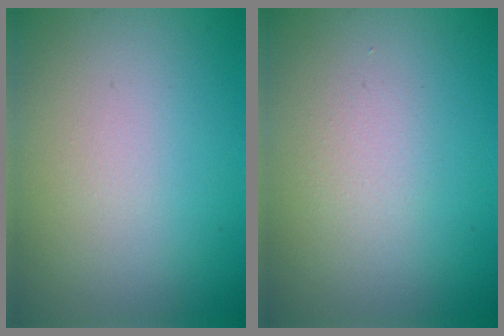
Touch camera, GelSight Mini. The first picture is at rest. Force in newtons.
{"total": 1.2, "press": 1.2, "slide": 0.1}